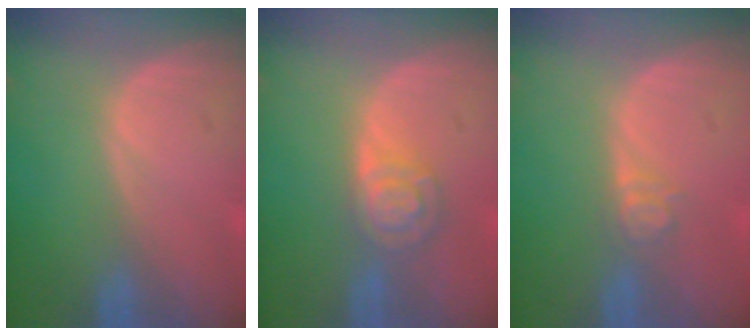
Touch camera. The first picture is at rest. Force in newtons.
{"total": 5.3, "press": 4.6, "slide": 2.5}
{"total": 3.0, "press": 2.5, "slide": 1.7}